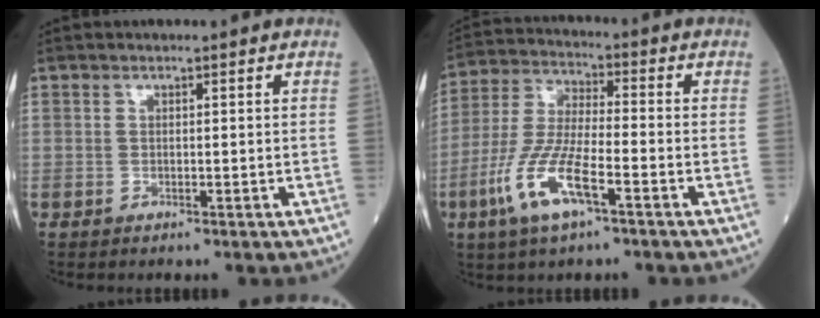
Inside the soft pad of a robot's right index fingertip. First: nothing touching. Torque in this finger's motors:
{"motor_torque": [1.36, -0.78, 0.81, 0.21]}